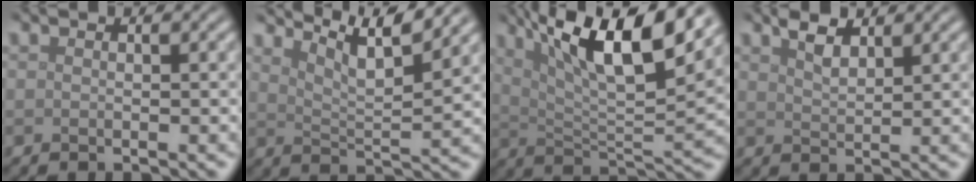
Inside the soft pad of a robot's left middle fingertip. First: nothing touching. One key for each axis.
{"total": 6.8, "fx": 5.3, "fy": 1.1, "fz": 4.0, "tx": -0.072, "ty": 0.006, "tz": 0.072}
{"total": 11.3, "fx": 6.0, "fy": 2.8, "fz": 9.1, "tx": -0.156, "ty": -0.001, "tz": 0.106}
{"total": 2.1, "fx": 1.6, "fy": 0.7, "fz": 1.1, "tx": -0.023, "ty": -0.001, "tz": 0.033}